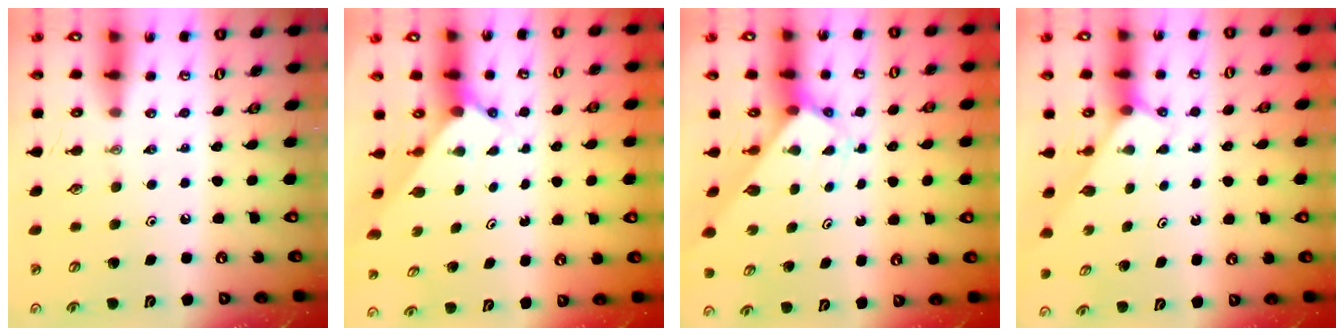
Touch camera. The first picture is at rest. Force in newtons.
{"total": 1.2, "press": 1.2, "slide": 0.1}
{"total": 2.8, "press": 2.8, "slide": 0.2}
{"total": 2.9, "press": 2.9, "slide": 0.4}